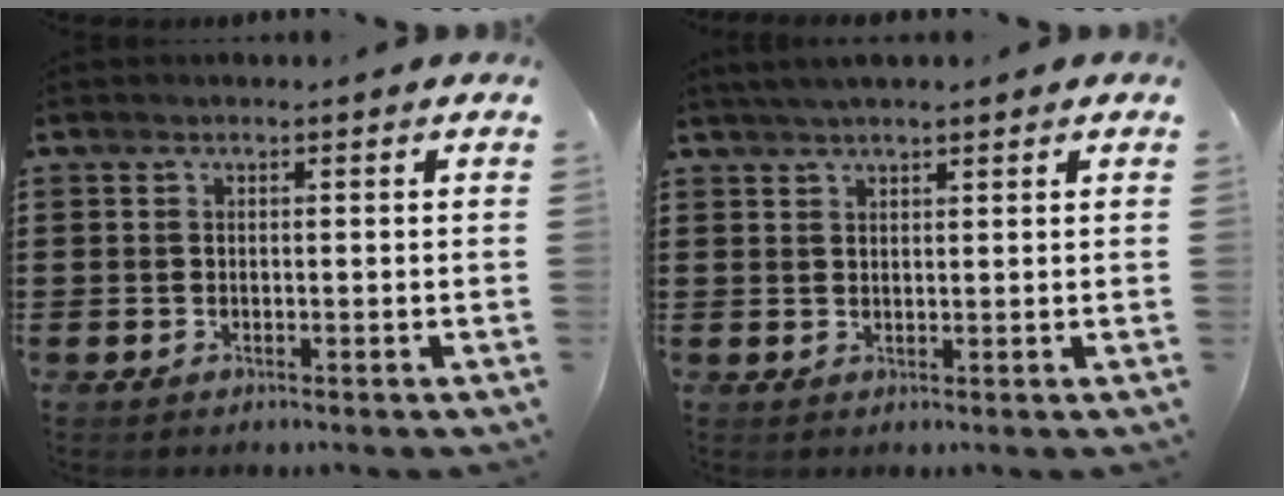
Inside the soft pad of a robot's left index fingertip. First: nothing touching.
{"total": 2.1, "force": [1.8, 0.3, 1.1], "torque": [-0.024, 0.005, 0.033]}